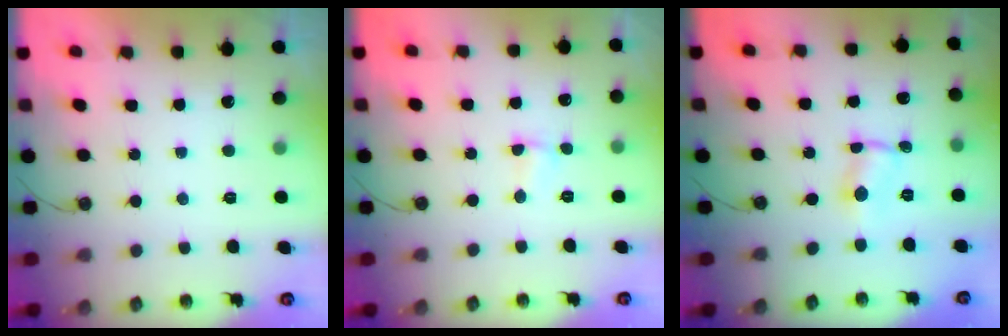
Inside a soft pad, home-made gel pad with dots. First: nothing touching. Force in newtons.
{"total": 1.7, "press": 1.6, "slide": 0.4}
{"total": 0.8, "press": 0.6, "slide": 0.5}